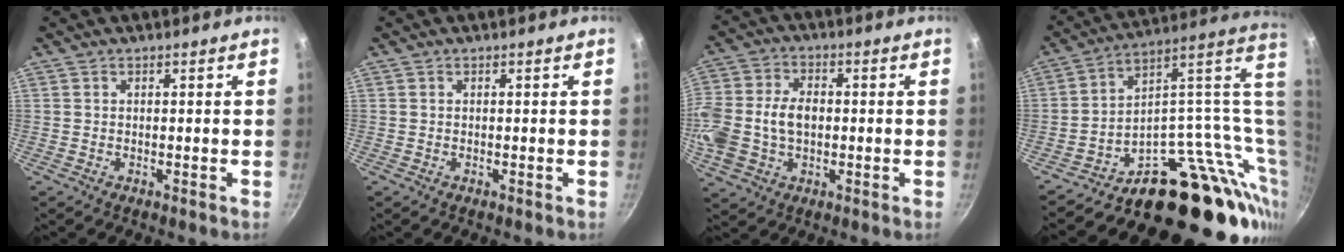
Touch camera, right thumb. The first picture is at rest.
{"total": 0.0}
{"total": 15.5, "force": [-0.8, 11.3, 10.6], "torque": [-0.235, 0.032, -0.017]}
{"total": 26.2, "force": [3.5, 15.0, 21.2], "torque": [-0.250, 0.001, 0.057]}